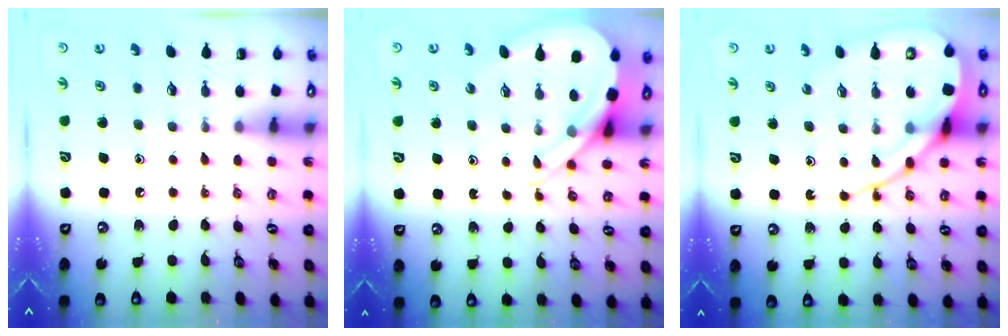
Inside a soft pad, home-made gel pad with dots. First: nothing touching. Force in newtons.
{"total": 10.0, "press": 10.0, "slide": 0.7}
{"total": 14.1, "press": 14.0, "slide": 1.3}